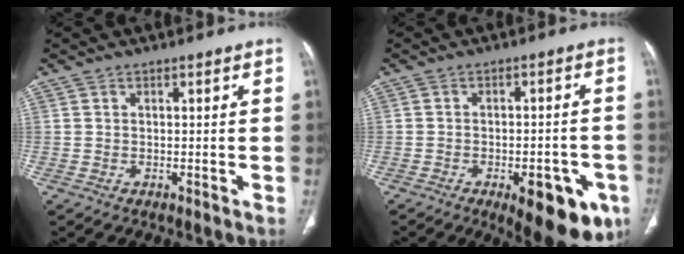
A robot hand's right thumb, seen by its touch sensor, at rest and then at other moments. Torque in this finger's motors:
{"motor_torque": [1.43, 1.82, -0.04, -0.03, 0.29]}